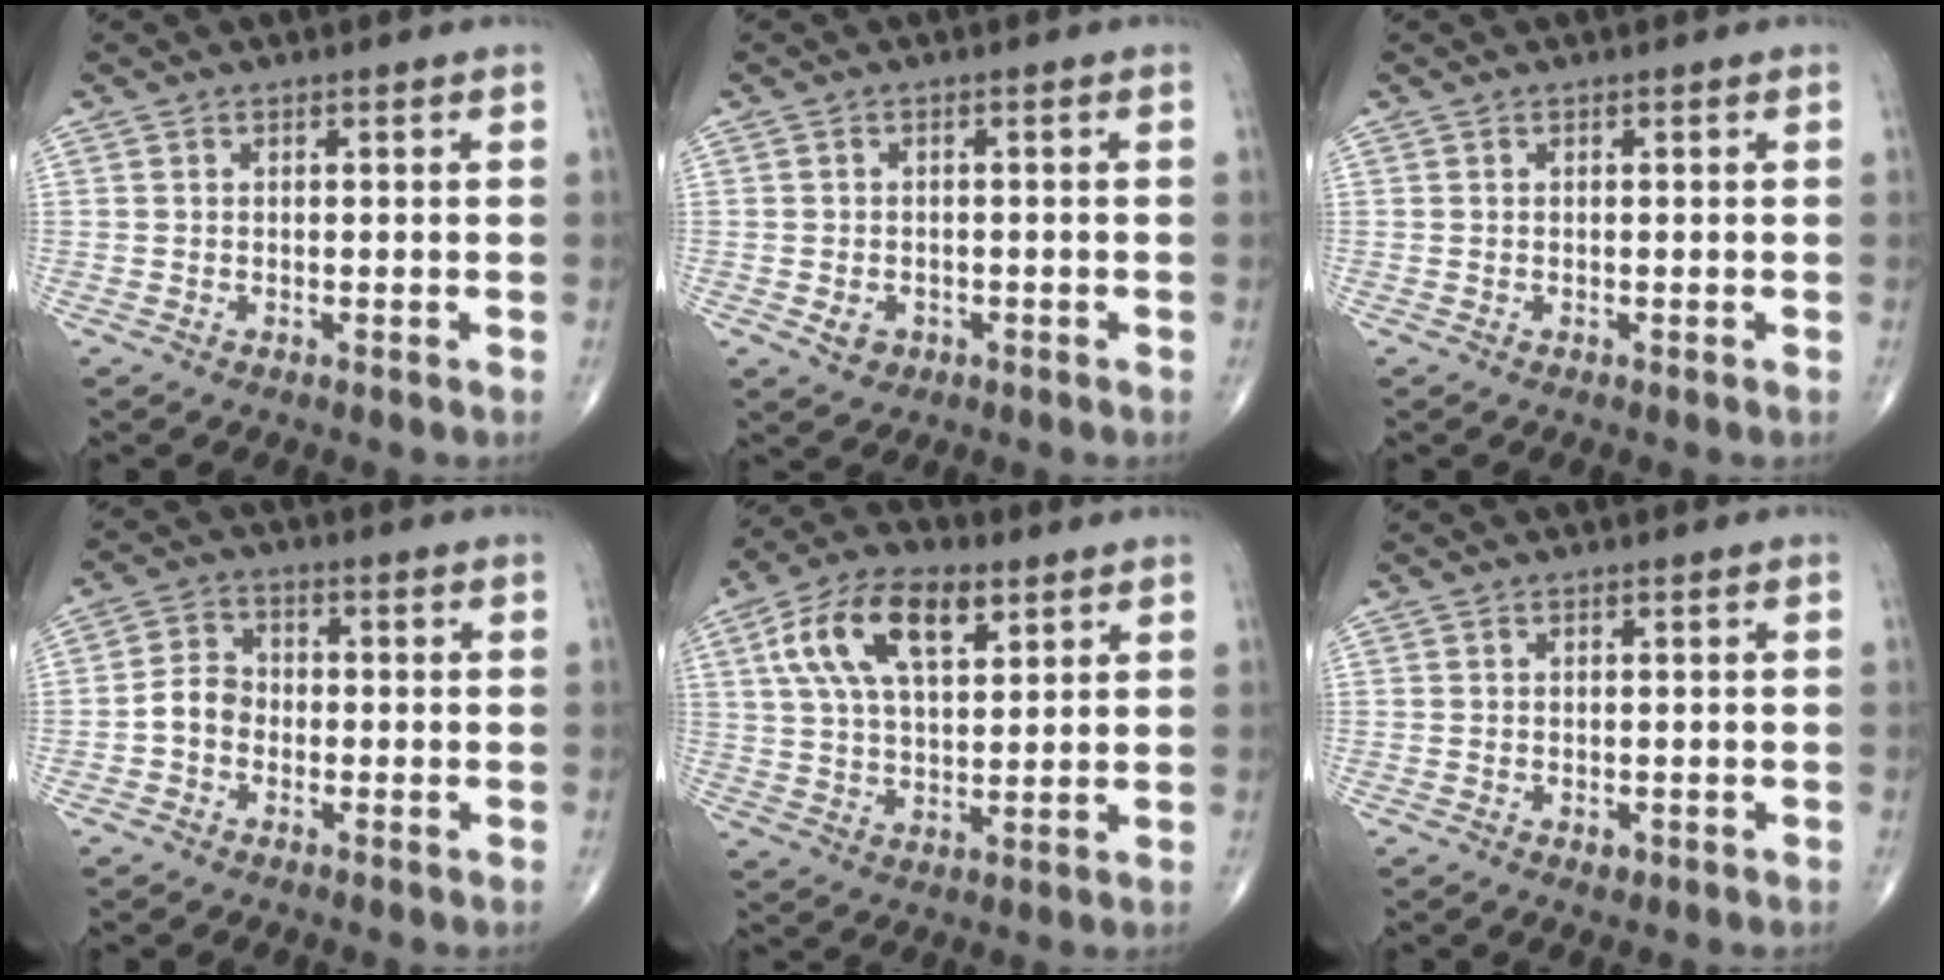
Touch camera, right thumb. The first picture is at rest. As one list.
[{"total": 2.7, "force": [-1.0, 2.2, 1.2], "torque": [-0.013, 0.002, -0.009]}, {"total": 0.0}, {"total": 4.7, "force": [-1.4, 3.8, 2.5], "torque": [-0.033, 0.020, -0.038]}, {"total": 14.8, "force": [6.1, 7.3, 11.2], "torque": [-0.196, 0.000, 0.110]}, {"total": 1.1, "force": [-0.4, 0.7, 0.6], "torque": [-0.007, -0.001, -0.004]}]